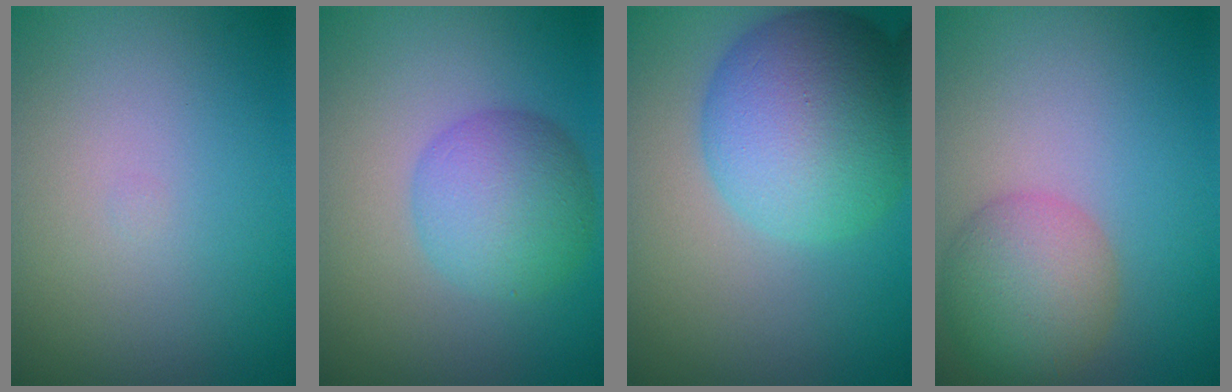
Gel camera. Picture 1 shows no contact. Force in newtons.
{"total": 4.9, "press": 4.9, "slide": 0.1}
{"total": 10.5, "press": 10.4, "slide": 0.3}
{"total": 5.0, "press": 5.0, "slide": 0.2}